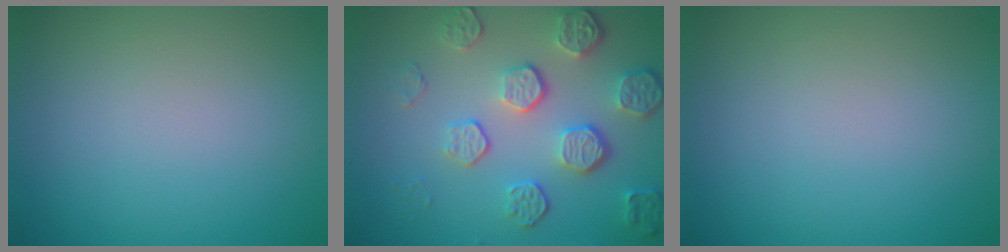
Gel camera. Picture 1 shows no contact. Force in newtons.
{"total": 5.4, "press": 4.1, "slide": 3.6}
{"total": 0.0}